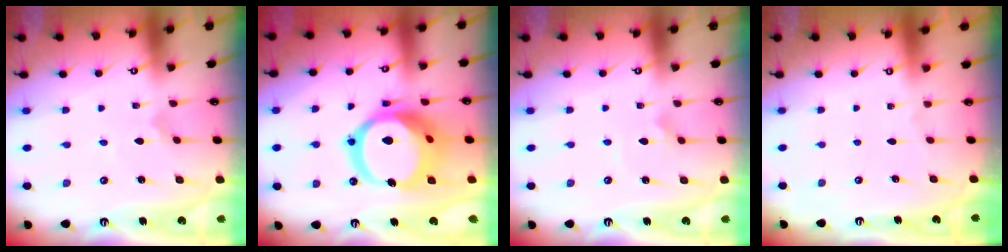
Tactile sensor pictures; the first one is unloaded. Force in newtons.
{"total": 20.4, "press": 20.3, "slide": 2.5}
{"total": 3.0, "press": 3.0, "slide": 0.1}
{"total": 0.0}